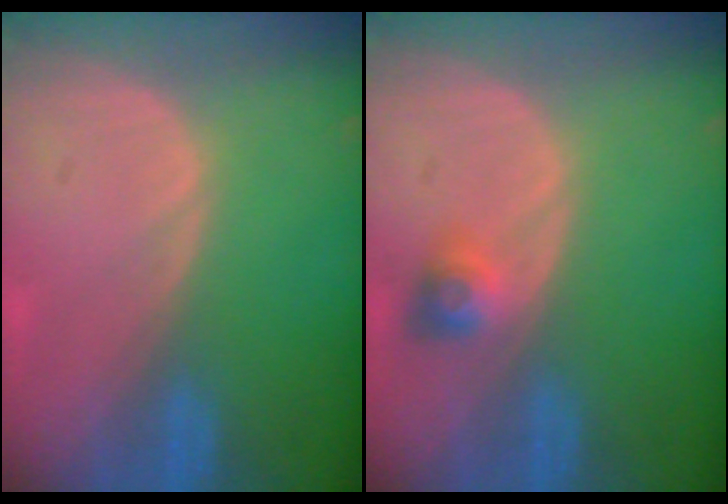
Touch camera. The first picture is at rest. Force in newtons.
{"total": 2.9, "press": 2.7, "slide": 1.2}